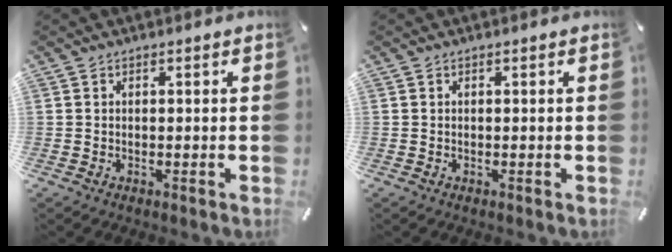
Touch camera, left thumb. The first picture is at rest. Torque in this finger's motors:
{"motor_torque": [-0.06, 0.06, 0.00, 0.00, 0.00]}